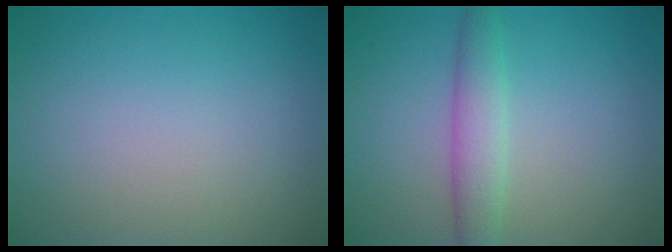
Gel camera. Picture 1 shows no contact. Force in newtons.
{"total": 2.4, "press": 2.4, "slide": 0.2}